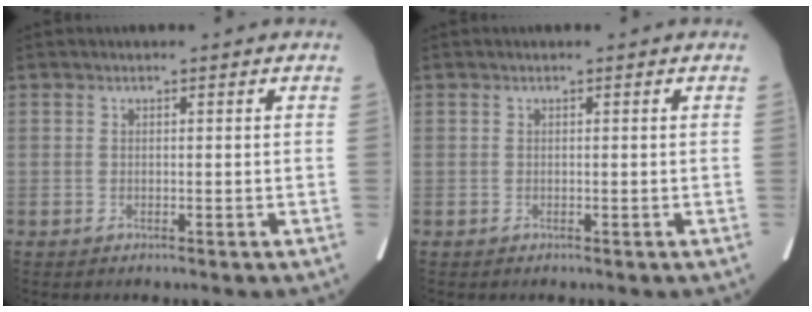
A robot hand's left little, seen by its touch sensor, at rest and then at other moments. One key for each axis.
{"total": 0.0}